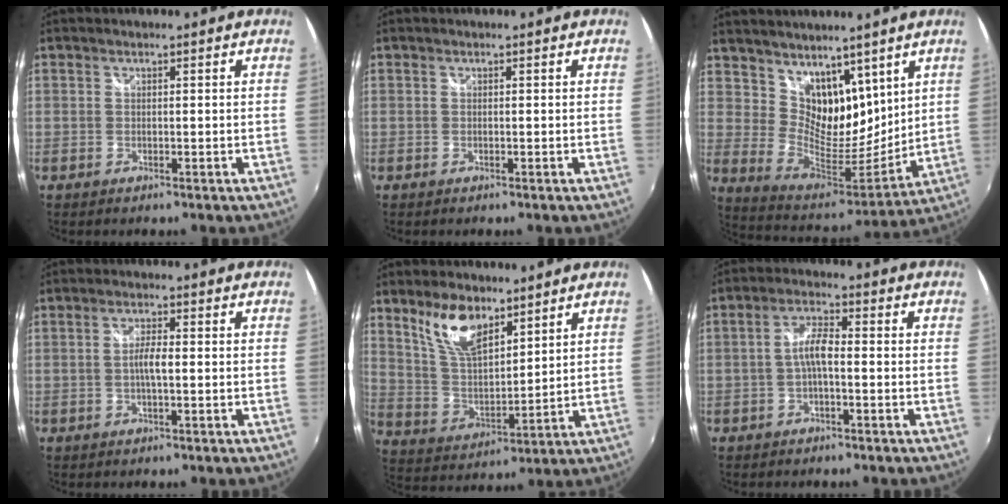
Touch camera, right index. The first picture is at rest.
{"total": 0.0}
{"total": 15.1, "force": [9.7, 9.0, 7.2], "torque": [-0.128, -0.005, 0.189]}
{"total": 3.0, "force": [-0.4, 0.5, 2.9], "torque": [-0.054, 0.002, -0.009]}
{"total": 11.1, "force": [7.5, 4.7, 6.8], "torque": [-0.127, 0.006, 0.151]}
{"total": 4.2, "force": [-1.2, 1.1, 3.9], "torque": [-0.079, 0.012, -0.024]}